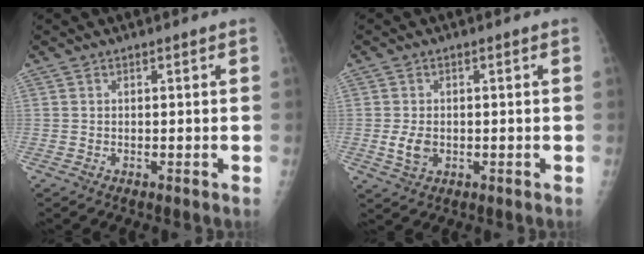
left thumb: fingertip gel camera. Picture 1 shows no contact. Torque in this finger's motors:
{"motor_torque": [-0.40, 0.19, 0.36, 0.25, 0.00]}